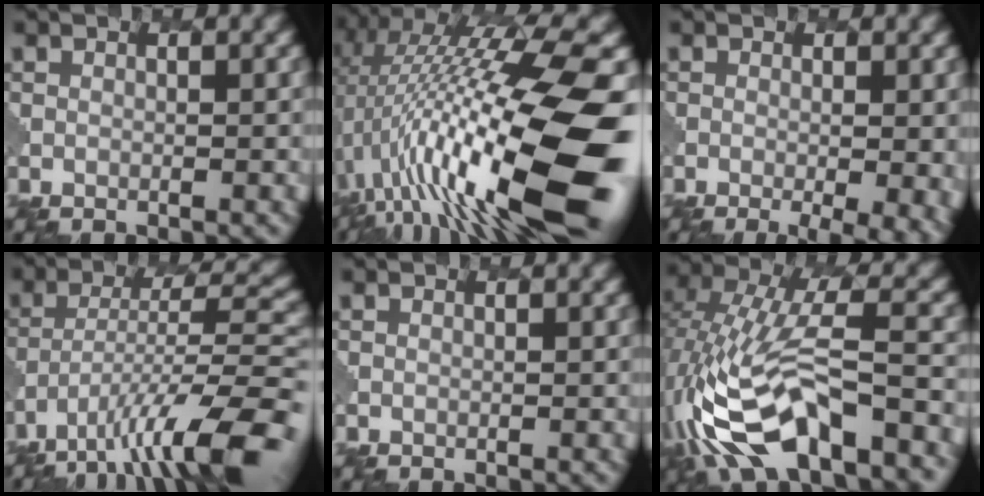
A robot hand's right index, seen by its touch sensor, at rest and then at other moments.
{"total": 16.8, "force": [-0.2, 3.5, 16.4], "torque": [-0.261, 0.021, 0.007]}
{"total": 6.7, "force": [-1.6, 3.0, 5.9], "torque": [-0.028, 0.007, -0.007]}
{"total": 11.3, "force": [-7.2, 2.6, 8.3], "torque": [-0.133, 0.012, -0.124]}
{"total": 0.0}
{"total": 12.2, "force": [-5.3, 4.4, 10.1], "torque": [-0.209, 0.012, -0.094]}